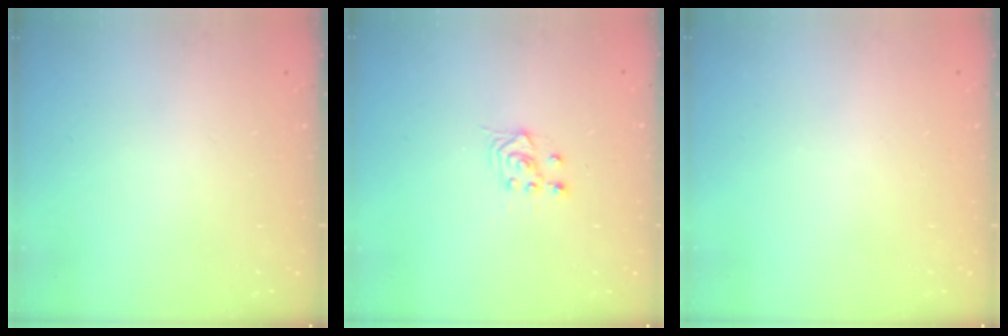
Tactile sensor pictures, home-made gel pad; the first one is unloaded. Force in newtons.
{"total": 3.3, "press": 2.9, "slide": 1.5}
{"total": 0.0}